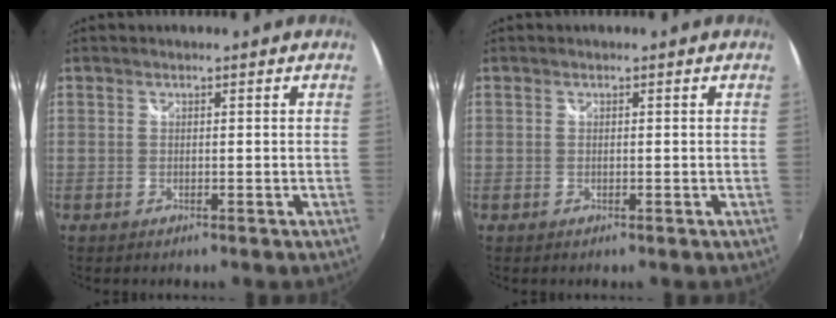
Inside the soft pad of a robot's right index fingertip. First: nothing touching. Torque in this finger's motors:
{"motor_torque": [0.08, 0.21, -0.03, 0.00]}